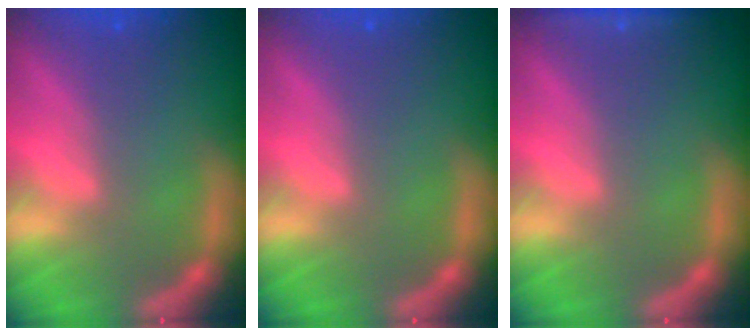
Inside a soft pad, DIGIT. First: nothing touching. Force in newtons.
{"total": 0.0}
{"total": 1.9}